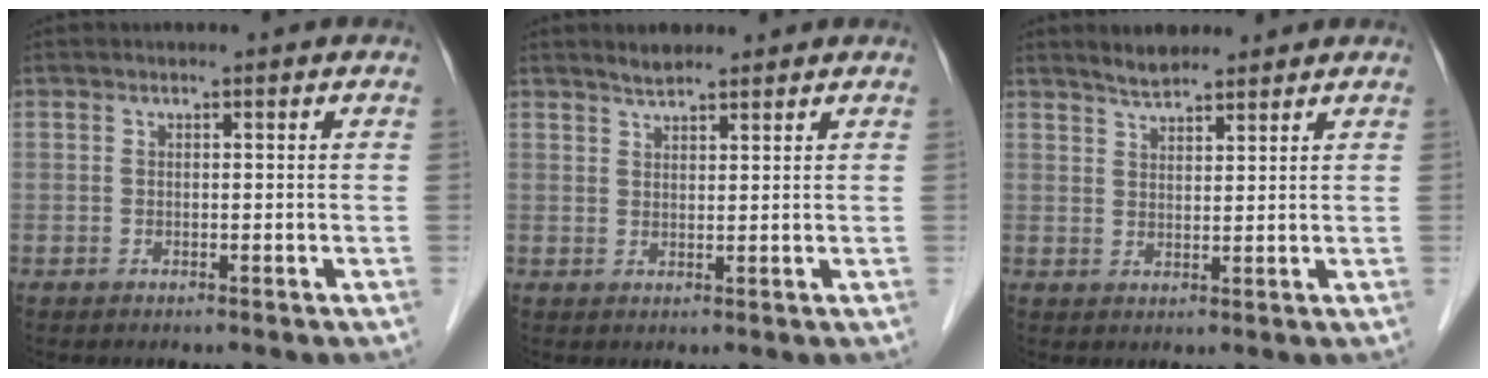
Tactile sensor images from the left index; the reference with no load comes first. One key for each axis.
{"total": 2.8, "fx": 2.5, "fy": 0.7, "fz": 1.0, "tx": -0.020, "ty": 0.010, "tz": 0.043}
{"total": 4.1, "fx": 3.7, "fy": 1.1, "fz": 1.4, "tx": -0.030, "ty": 0.011, "tz": 0.065}